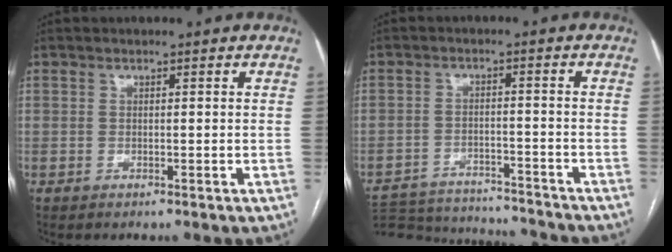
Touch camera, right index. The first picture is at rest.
{"total": 18.4, "force": [-17.4, 2.5, 5.6], "torque": [-0.132, -0.017, -0.254]}